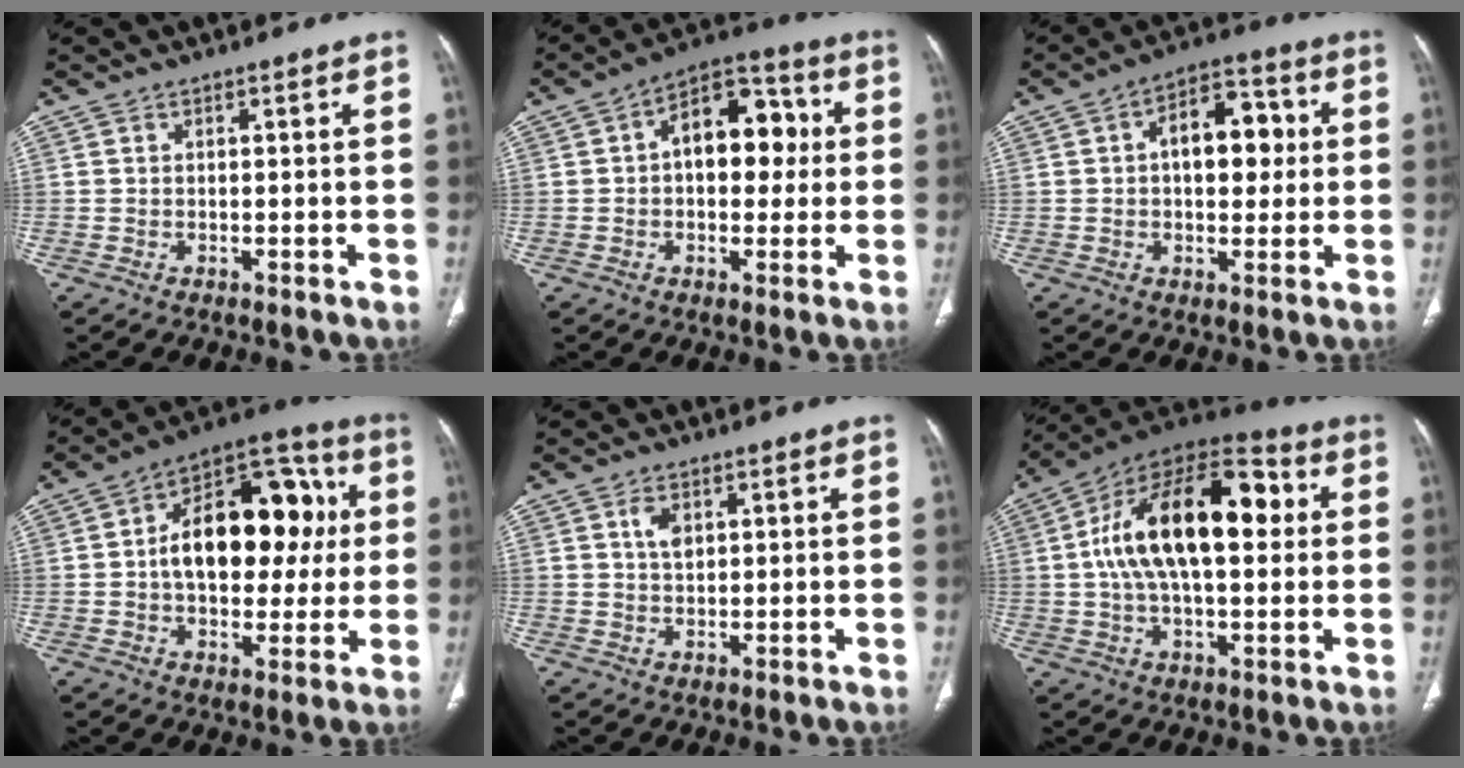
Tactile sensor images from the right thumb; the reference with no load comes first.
{"total": 13.0, "force": [1.4, 8.1, 10.0], "torque": [-0.107, 0.031, 0.011]}
{"total": 11.2, "force": [1.4, 6.8, 8.8], "torque": [-0.099, 0.022, 0.017]}
{"total": 19.6, "force": [2.2, 11.9, 15.4], "torque": [-0.180, 0.030, 0.032]}
{"total": 3.1, "force": [1.1, 1.9, 2.2], "torque": [-0.035, -0.002, 0.022]}
{"total": 23.2, "force": [3.3, 11.7, 19.7], "torque": [-0.319, 0.030, 0.043]}